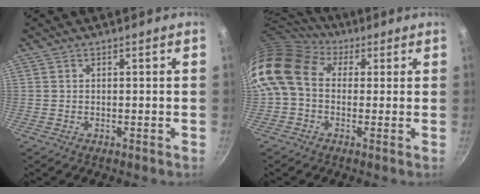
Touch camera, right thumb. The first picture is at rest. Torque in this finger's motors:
{"motor_torque": [-0.38, 1.50, 1.92, -0.45, 0.30]}